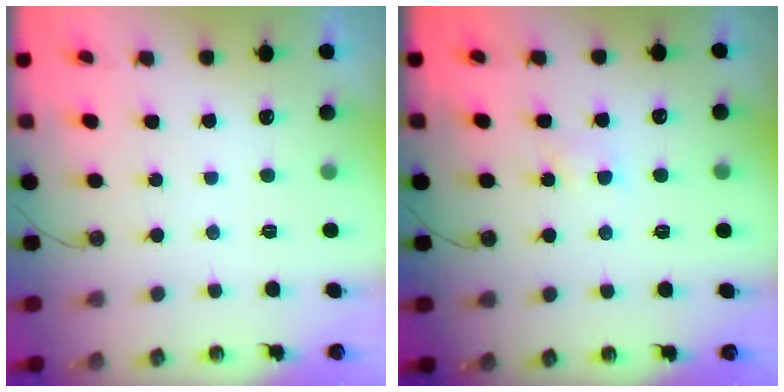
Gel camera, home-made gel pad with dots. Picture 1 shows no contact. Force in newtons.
{"total": 3.5, "press": 3.5, "slide": 0.5}